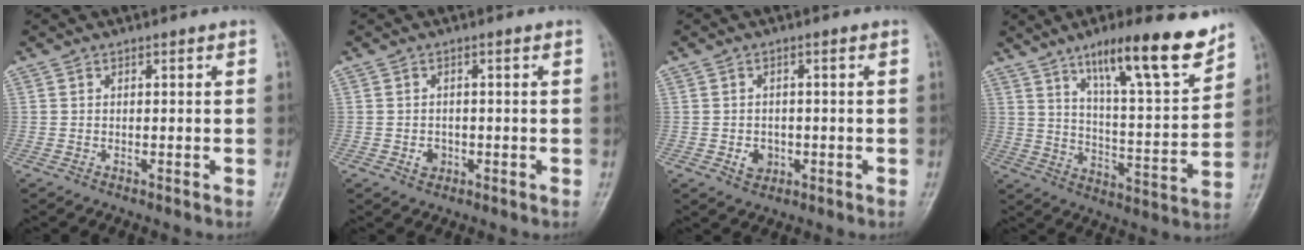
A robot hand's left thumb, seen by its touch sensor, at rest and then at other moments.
{"total": 2.1, "force": [-0.7, 1.8, 0.9], "torque": [-0.006, 0.003, -0.007]}
{"total": 3.1, "force": [-0.8, 2.6, 1.5], "torque": [-0.011, 0.003, -0.007]}
{"total": 17.6, "force": [11.8, 3.4, 12.6], "torque": [-0.169, -0.065, 0.192]}